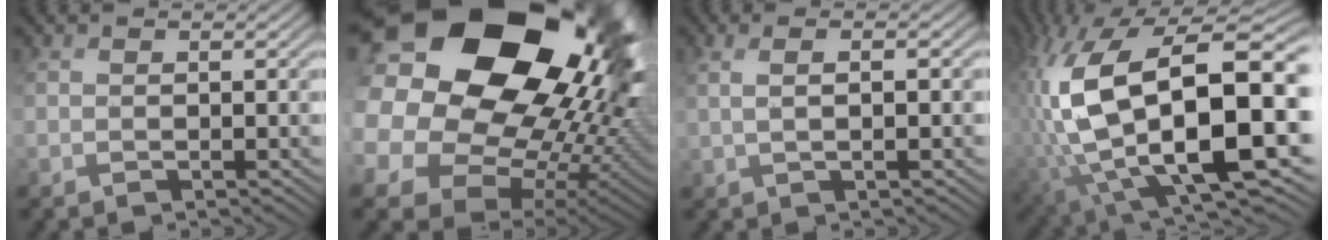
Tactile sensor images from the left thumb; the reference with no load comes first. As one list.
[{"total": 23.5, "force": [10.0, 16.7, 13.2], "torque": [-0.335, 0.033, 0.197]}, {"total": 2.0, "force": [0.4, 0.0, 1.9], "torque": [-0.032, -0.003, 0.010]}, {"total": 19.5, "force": [-1.0, 10.2, 16.6], "torque": [-0.336, -0.039, 0.001]}]